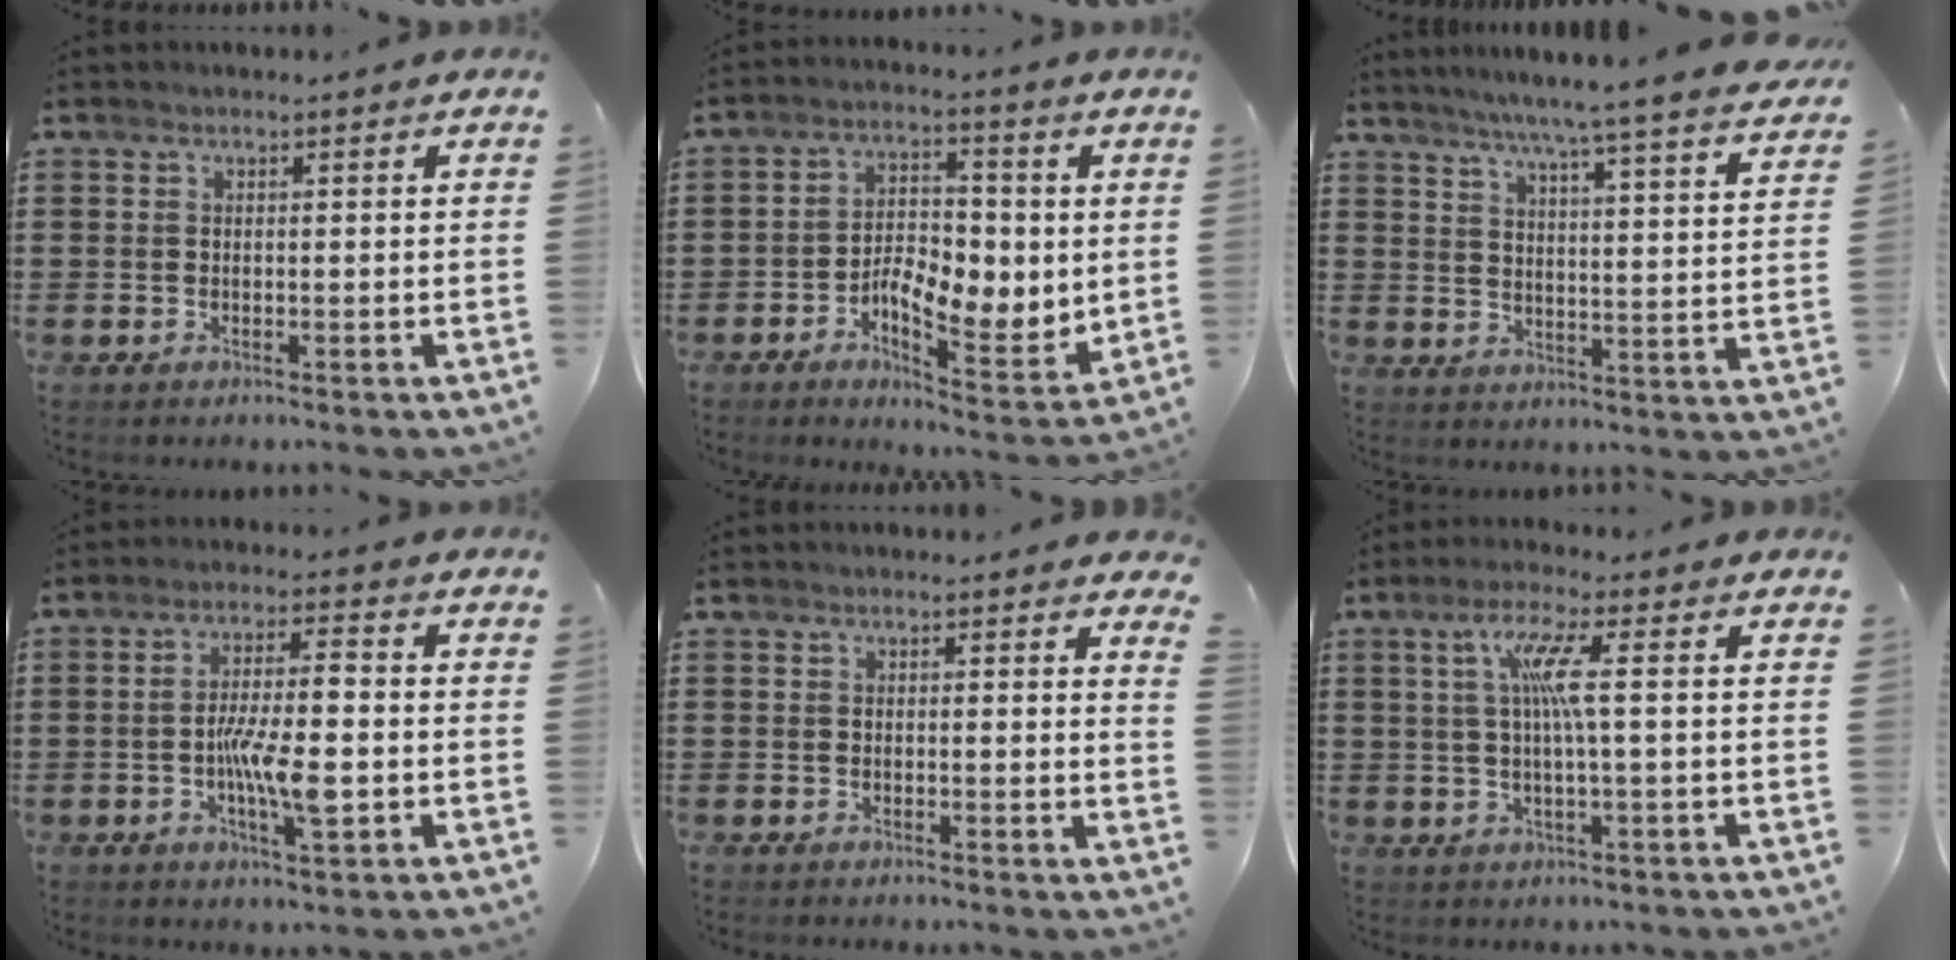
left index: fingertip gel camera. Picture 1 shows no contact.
{"total": 5.8, "force": [-0.9, 3.3, 4.7], "torque": [-0.083, -0.001, -0.021]}
{"total": 5.8, "force": [5.2, -1.0, 2.3], "torque": [-0.068, -0.043, 0.083]}
{"total": 8.0, "force": [-1.5, 1.8, 7.7], "torque": [-0.143, 0.000, -0.029]}
{"total": 1.2, "force": [1.1, 0.2, 0.4], "torque": [-0.004, -0.002, 0.020]}
{"total": 6.0, "force": [1.3, 0.1, 5.9], "torque": [-0.118, -0.001, 0.016]}